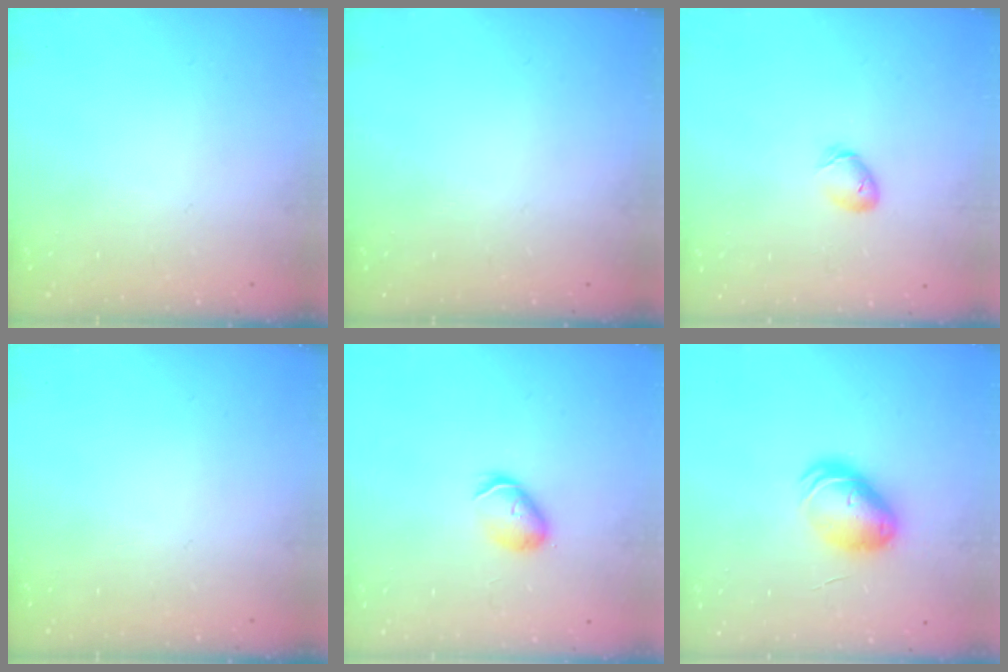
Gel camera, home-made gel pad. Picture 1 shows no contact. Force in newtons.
{"total": 0.0}
{"total": 5.5, "press": 5.4, "slide": 1.0}
{"total": 0.0}
{"total": 6.1, "press": 6.1, "slide": 0.3}
{"total": 10.0, "press": 9.9, "slide": 1.8}